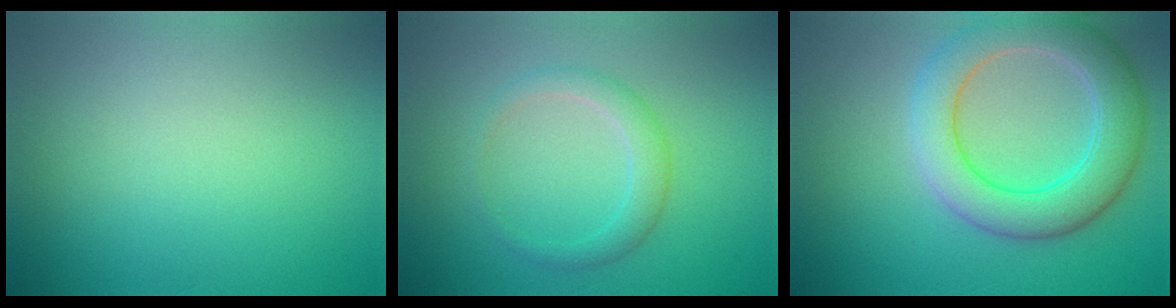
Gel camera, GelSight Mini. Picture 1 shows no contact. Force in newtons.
{"total": 2.1, "press": 2.1, "slide": 0.1}
{"total": 6.6, "press": 6.6, "slide": 0.4}